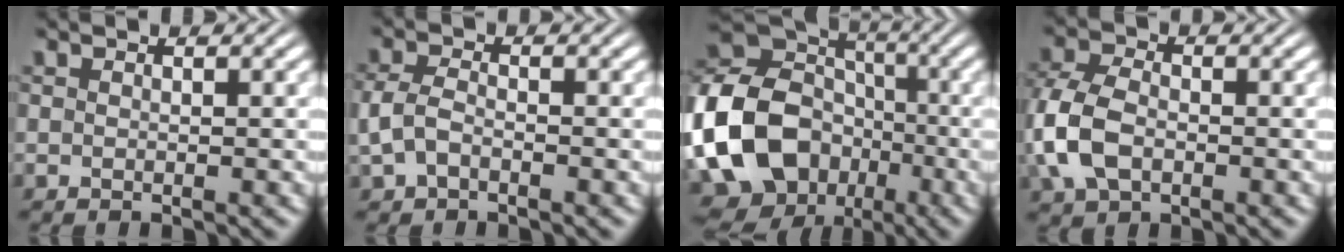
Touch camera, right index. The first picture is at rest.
{"total": 2.9, "force": [-1.0, 2.2, 1.7], "torque": [-0.053, -0.010, -0.012]}
{"total": 18.7, "force": [-4.2, 15.9, 8.9], "torque": [-0.234, -0.086, -0.049]}
{"total": 5.5, "force": [-1.0, 4.2, 3.4], "torque": [-0.110, -0.024, -0.004]}